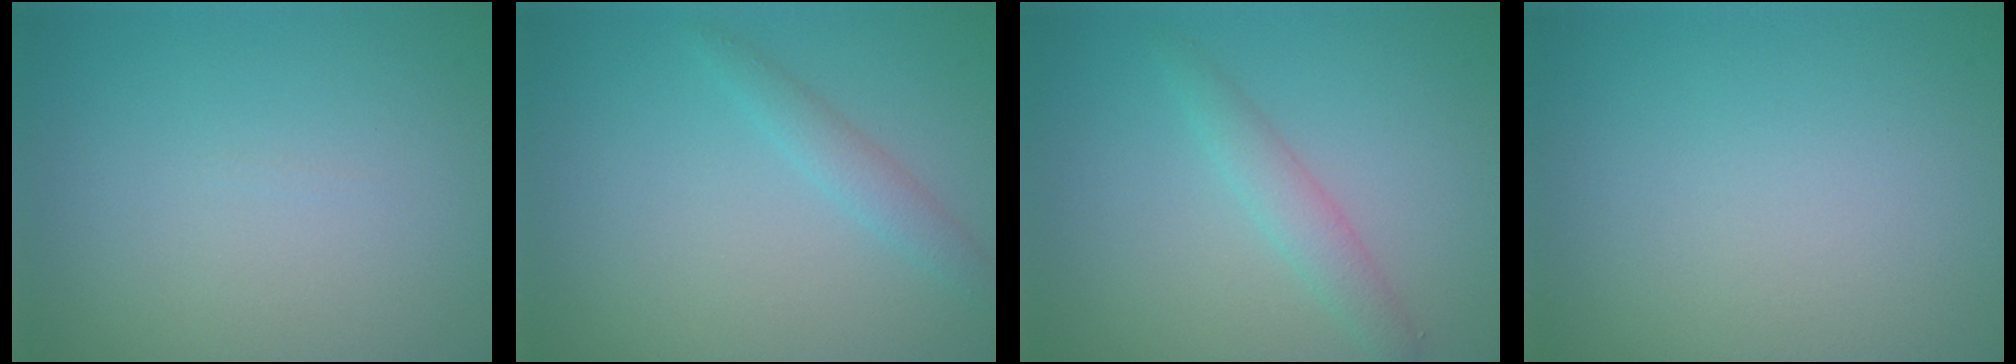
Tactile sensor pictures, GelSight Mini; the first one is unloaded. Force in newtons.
{"total": 1.6, "press": 1.6, "slide": 0.0}
{"total": 2.0, "press": 2.0, "slide": 0.1}
{"total": 0.0}